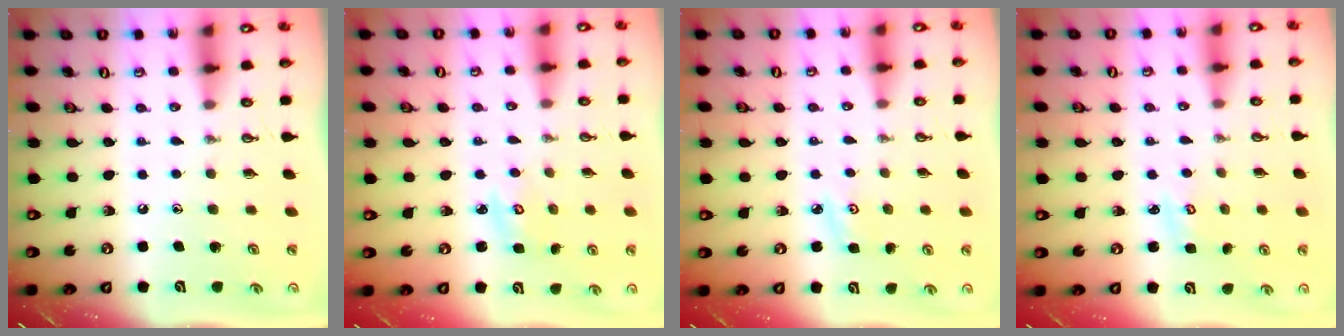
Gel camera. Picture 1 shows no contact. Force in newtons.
{"total": 3.7, "press": 3.6, "slide": 0.3}
{"total": 3.6, "press": 3.6, "slide": 0.5}
{"total": 2.6, "press": 2.6, "slide": 0.3}